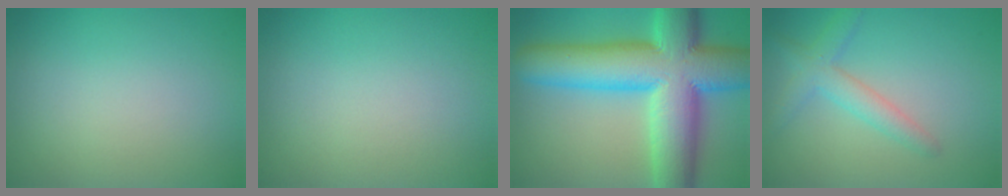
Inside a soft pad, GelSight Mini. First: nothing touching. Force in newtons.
{"total": 0.0}
{"total": 15.0, "press": 14.9, "slide": 0.3}
{"total": 2.9, "press": 2.9, "slide": 0.1}